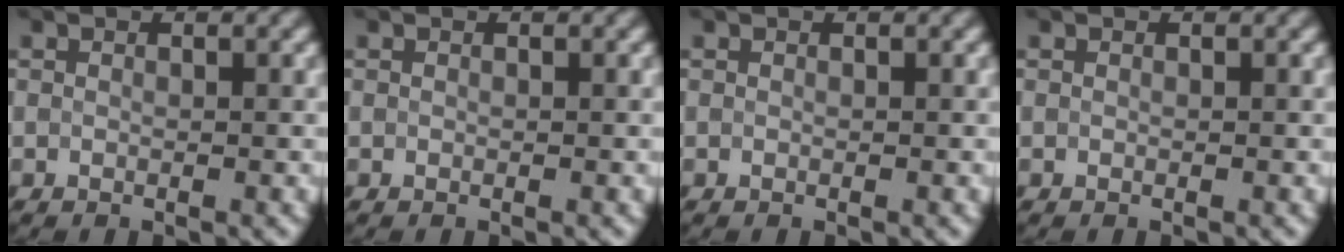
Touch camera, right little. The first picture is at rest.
{"total": 0.0}
{"total": 0.0}
{"total": 0.0}